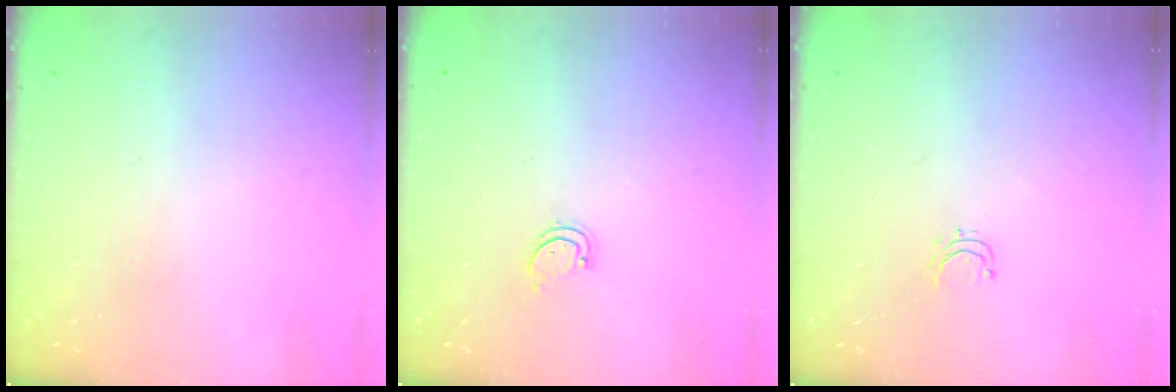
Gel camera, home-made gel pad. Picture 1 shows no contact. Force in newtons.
{"total": 1.7, "press": 1.7, "slide": 0.3}
{"total": 3.7, "press": 3.7, "slide": 0.3}